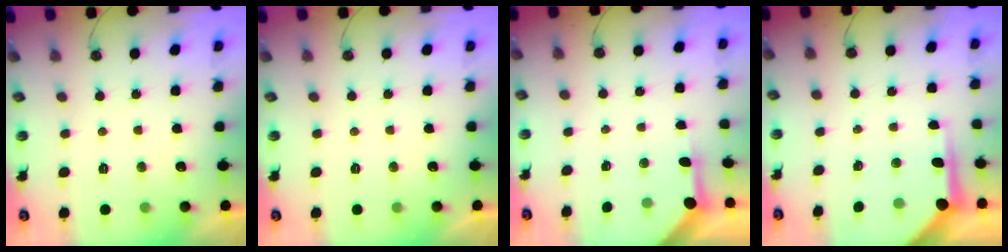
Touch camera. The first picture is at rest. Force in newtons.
{"total": 0.0}
{"total": 3.5, "press": 3.5, "slide": 0.3}
{"total": 8.3, "press": 8.3, "slide": 0.6}